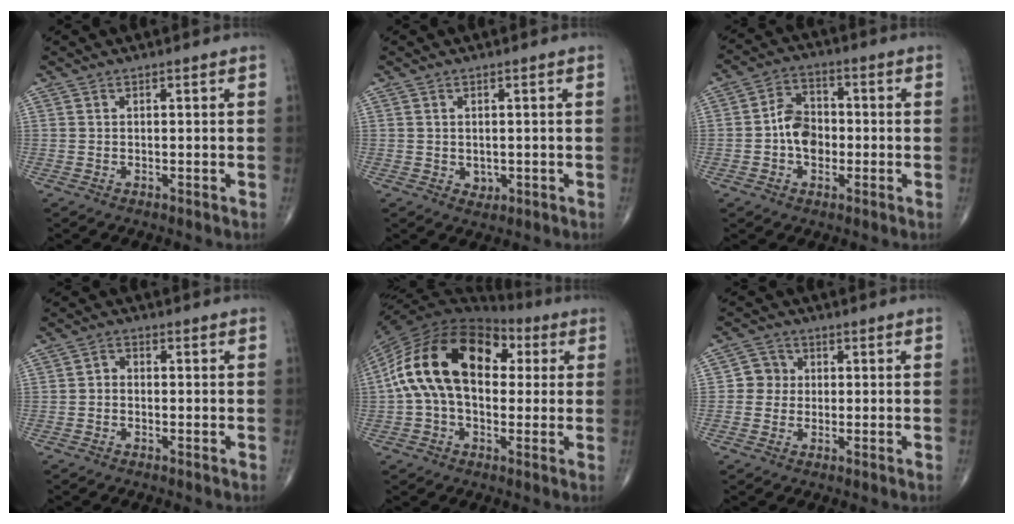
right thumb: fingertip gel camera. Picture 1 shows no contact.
{"total": 1.7, "force": [-0.2, 1.3, 1.0], "torque": [-0.010, -0.002, 0.003]}
{"total": 7.4, "force": [-1.1, 5.5, 4.9], "torque": [-0.060, 0.022, -0.031]}
{"total": 1.8, "force": [-0.5, 1.4, 1.0], "torque": [-0.009, 0.009, -0.017]}
{"total": 19.9, "force": [3.3, 12.3, 15.3], "torque": [-0.272, 0.042, 0.045]}
{"total": 3.9, "force": [0.1, 3.8, 1.0], "torque": [0.011, 0.009, -0.007]}